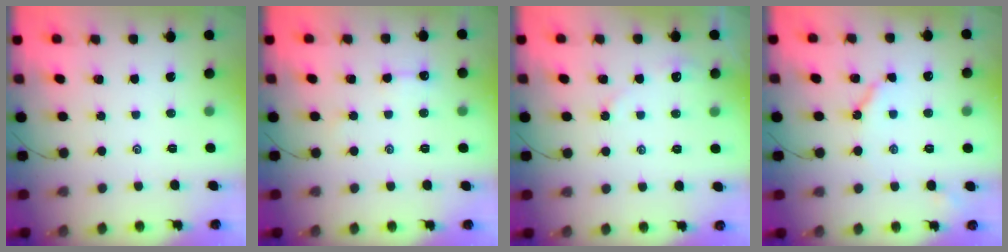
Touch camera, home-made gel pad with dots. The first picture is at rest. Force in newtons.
{"total": 3.0, "press": 3.0, "slide": 0.4}
{"total": 2.9, "press": 2.9, "slide": 0.5}
{"total": 5.5, "press": 5.5, "slide": 0.2}